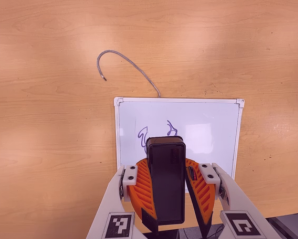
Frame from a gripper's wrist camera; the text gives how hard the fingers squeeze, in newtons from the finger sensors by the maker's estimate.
{"total": 10.5, "left": 10.7, "right": 10.3}